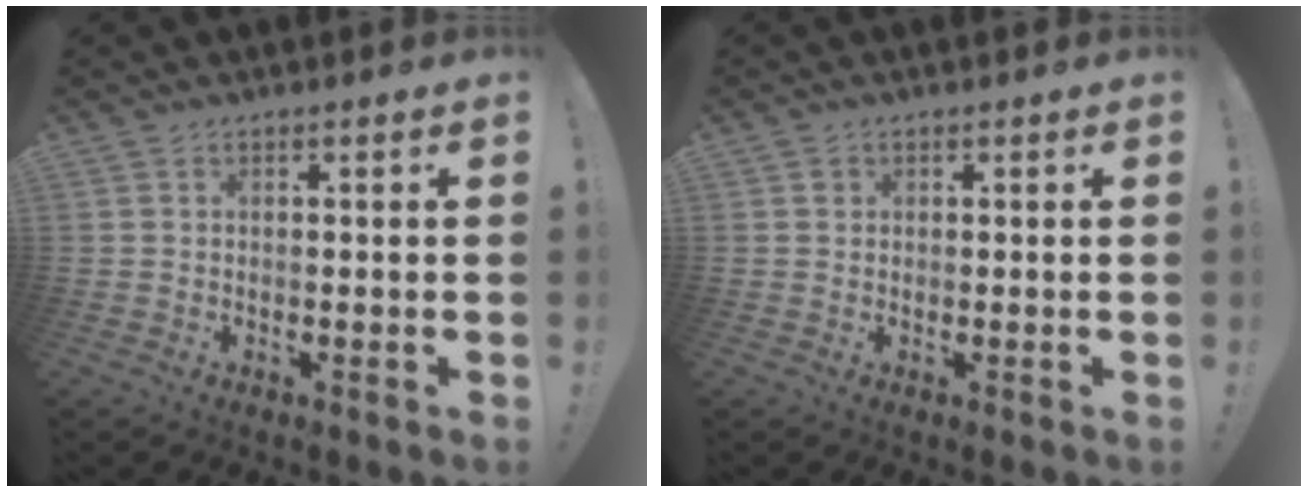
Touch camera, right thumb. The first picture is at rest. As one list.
[{"total": 1.1, "force": [0.4, 1.0, 0.1], "torque": [0.000, 0.002, 0.007]}]